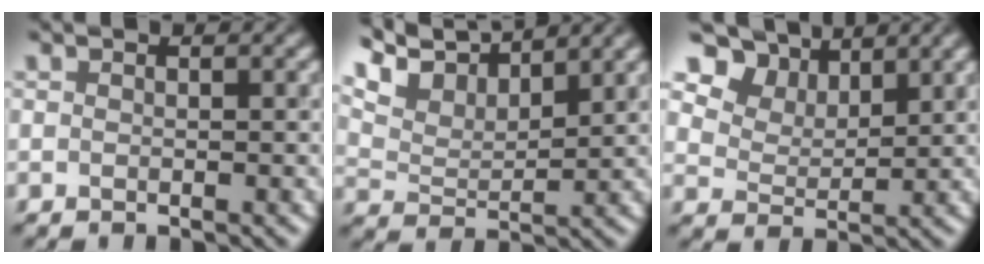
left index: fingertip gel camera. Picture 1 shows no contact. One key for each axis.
{"total": 7.2, "fx": 6.5, "fy": 1.6, "fz": 2.7, "tx": -0.069, "ty": 0.016, "tz": 0.110}
{"total": 8.9, "fx": 6.5, "fy": 4.8, "fz": 3.6, "tx": -0.094, "ty": 0.005, "tz": 0.119}